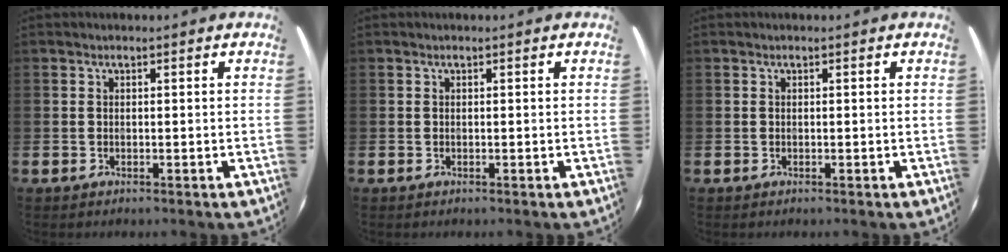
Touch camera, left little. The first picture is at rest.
{"total": 0.0}
{"total": 0.0}